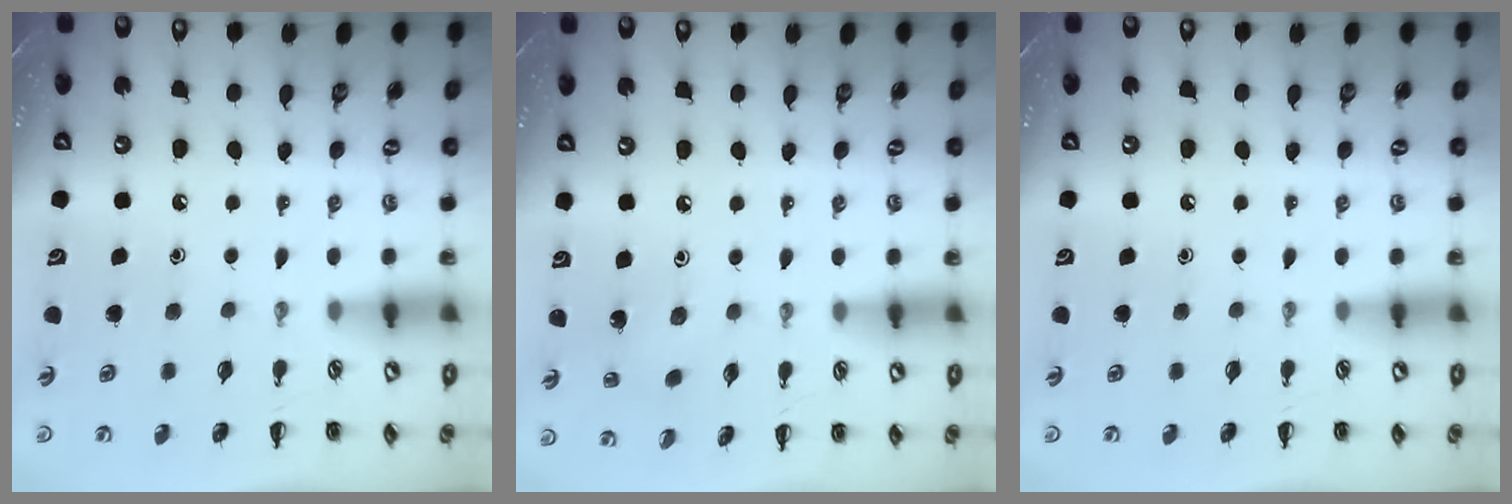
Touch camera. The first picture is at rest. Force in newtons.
{"total": 1.6, "press": 1.4, "slide": 0.7}
{"total": 0.0}